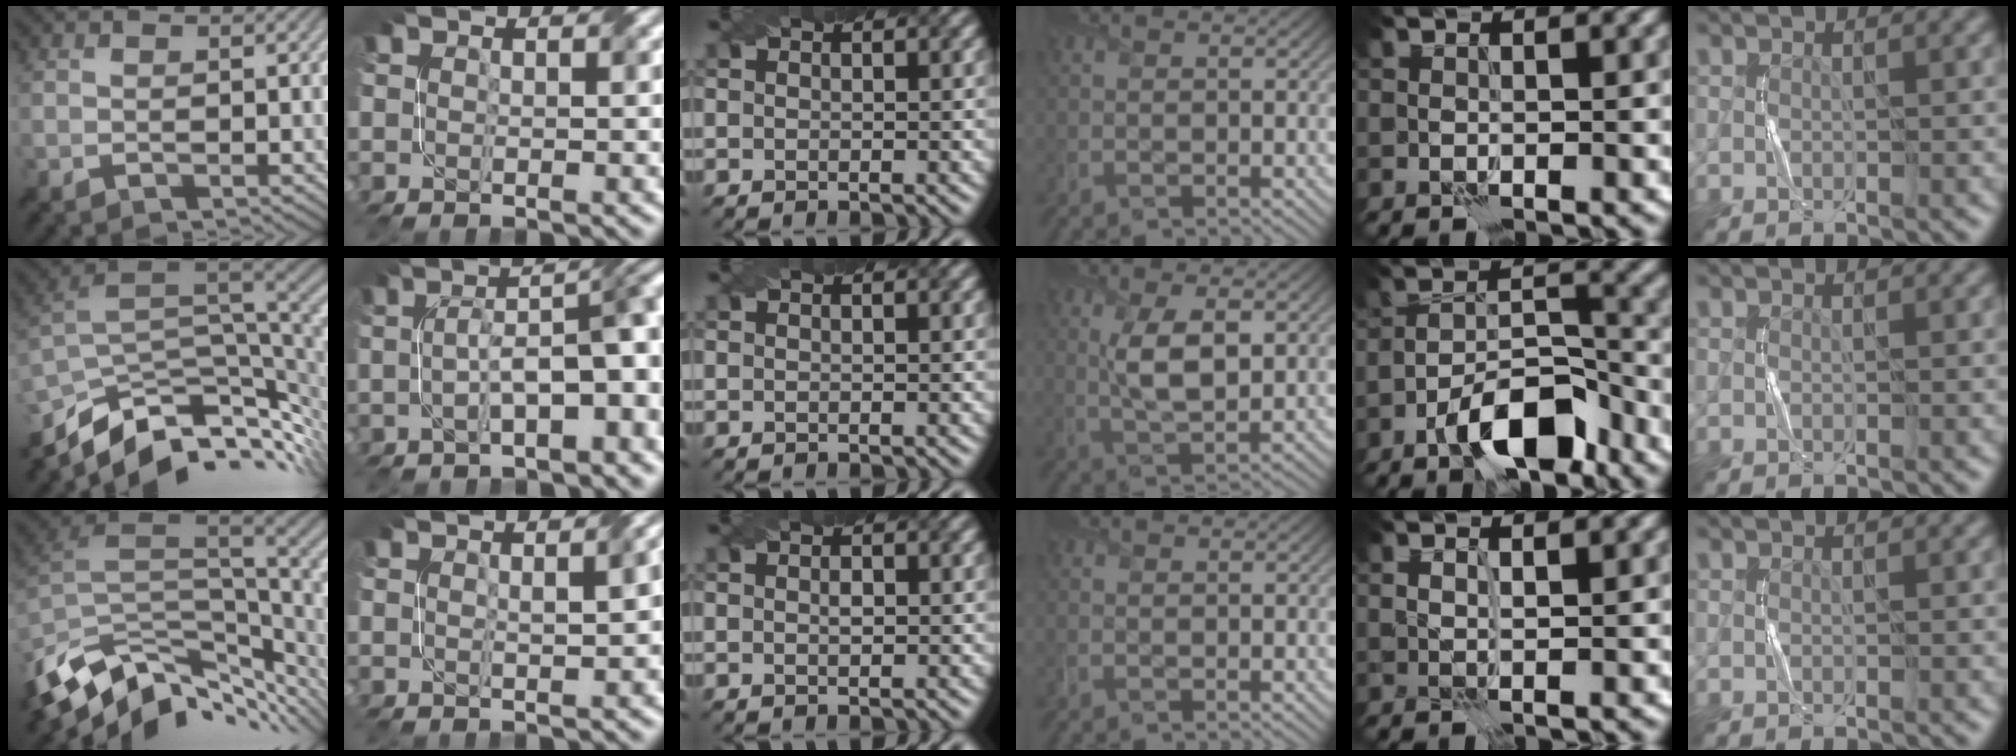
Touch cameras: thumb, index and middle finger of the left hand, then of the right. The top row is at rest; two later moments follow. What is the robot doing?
{"motion": "twist", "object": "screw"}